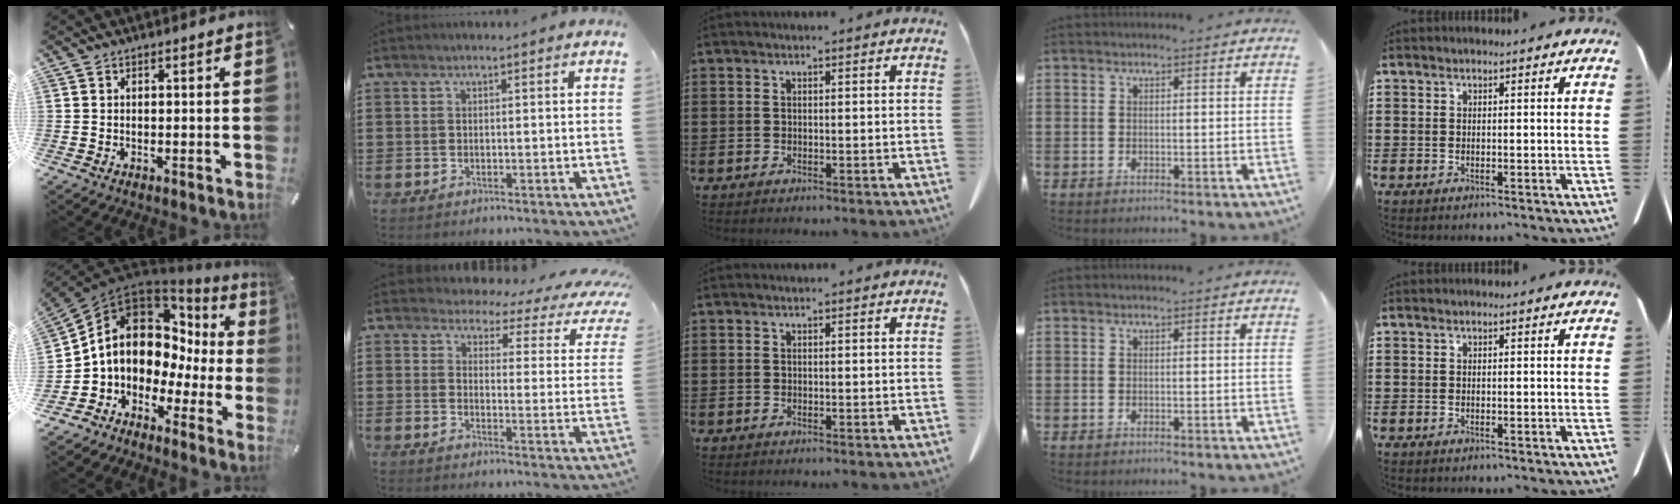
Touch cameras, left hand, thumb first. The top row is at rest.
{"thumb": {"total": 11.7, "force": [2.3, 9.5, 6.3], "torque": [-0.130, -0.030, 0.036]}, "index": {"total": 3.3, "force": [2.5, 1.4, 1.6], "torque": [-0.041, -0.015, 0.033]}}